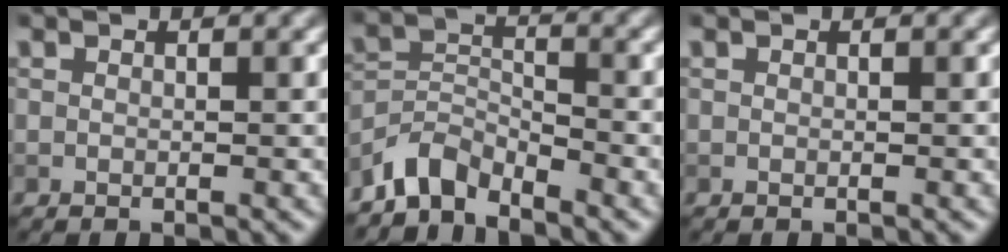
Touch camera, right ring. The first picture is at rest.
{"total": 3.8, "force": [-3.5, 1.3, 0.9], "torque": [-0.016, 0.004, -0.081]}
{"total": 0.0}